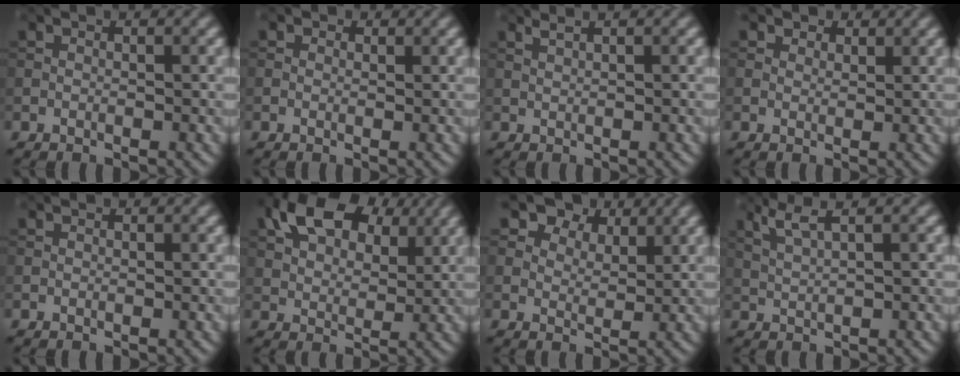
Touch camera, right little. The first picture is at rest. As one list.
[{"total": 0.7, "force": [0.2, 0.6, 0.2], "torque": [-0.001, -0.004, -0.001]}, {"total": 1.5, "force": [1.1, 0.4, 0.9], "torque": [-0.010, 0.001, 0.011]}, {"total": 1.9, "force": [1.3, 1.2, 0.6], "torque": [-0.012, -0.005, 0.016]}, {"total": 0.0}, {"total": 9.5, "force": [4.7, 5.6, 6.1], "torque": [-0.121, 0.018, 0.079]}, {"total": 6.5, "force": [4.8, 3.6, 2.4], "torque": [-0.057, -0.010, 0.080]}, {"total": 2.6, "force": [1.5, 0.5, 2.0], "torque": [-0.040, 0.005, 0.037]}]